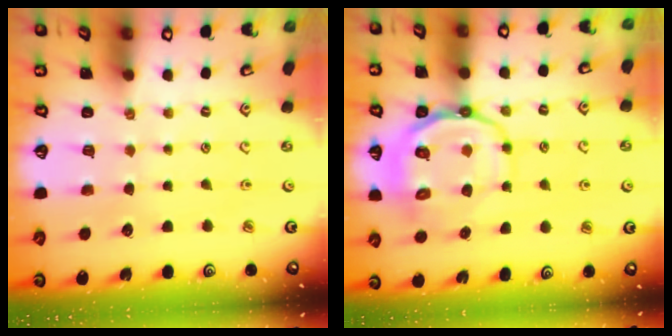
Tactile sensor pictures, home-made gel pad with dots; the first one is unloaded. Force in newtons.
{"total": 12.7, "press": 12.5, "slide": 2.4}